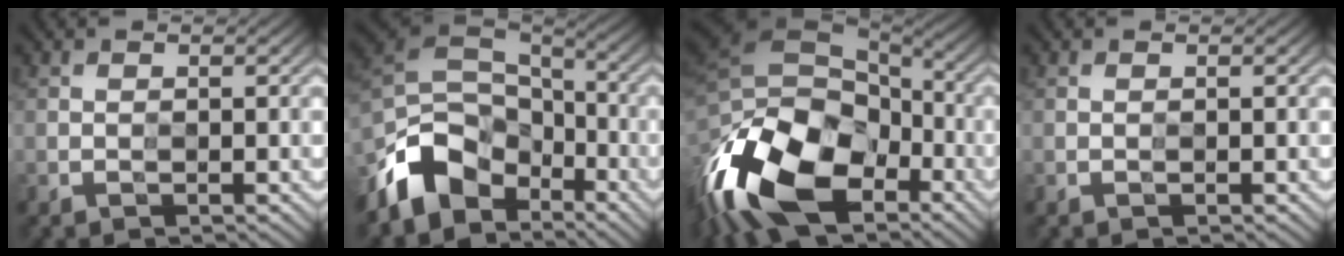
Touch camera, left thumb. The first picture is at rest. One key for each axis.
{"total": 9.7, "fx": -6.2, "fy": 6.5, "fz": 3.7, "tx": -0.076, "ty": -0.003, "tz": -0.126}
{"total": 18.1, "fx": -8.6, "fy": 11.6, "fz": 10.8, "tx": -0.230, "ty": -0.023, "tz": -0.121}
{"total": 0.0}